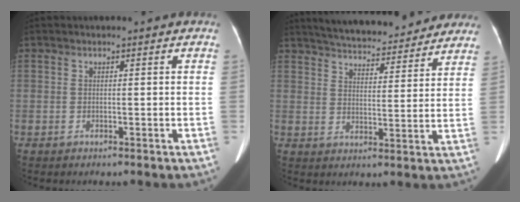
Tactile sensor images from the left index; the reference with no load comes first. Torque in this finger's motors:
{"motor_torque": [0.62, -1.00, 0.21, 0.05]}